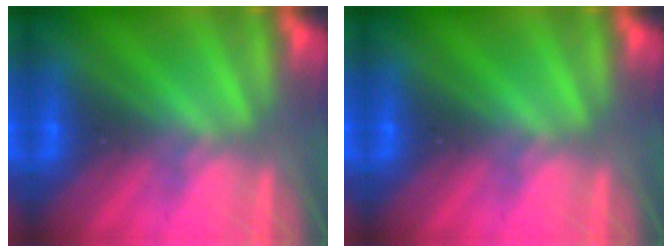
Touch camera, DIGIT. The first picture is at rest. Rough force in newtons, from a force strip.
{"total": 0.0}